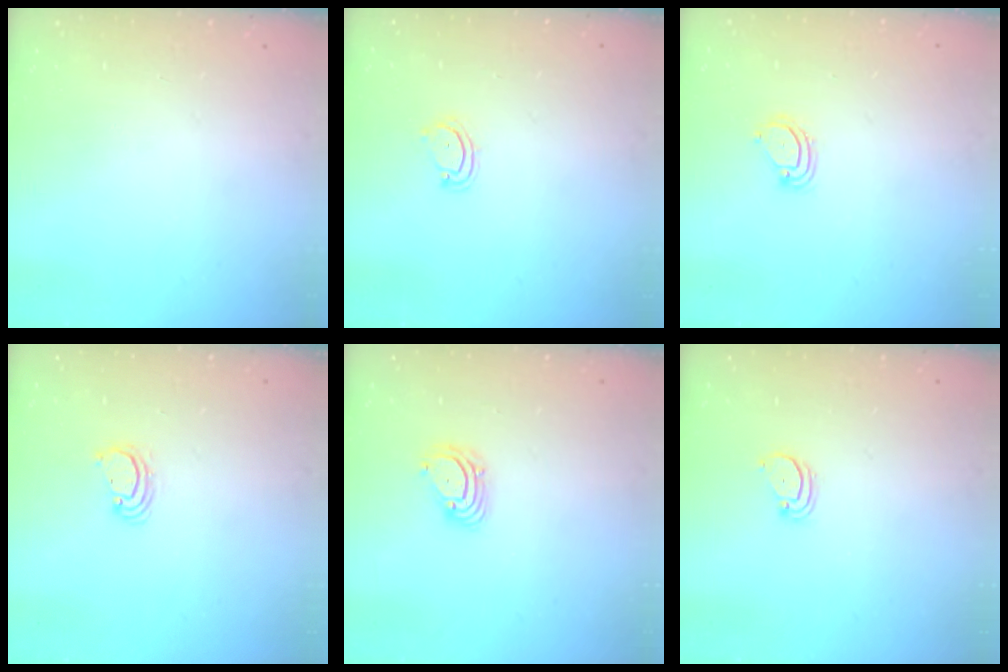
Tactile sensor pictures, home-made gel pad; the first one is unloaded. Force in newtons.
{"total": 3.6, "press": 3.6, "slide": 0.3}
{"total": 4.4, "press": 4.4, "slide": 0.3}
{"total": 2.8, "press": 2.8, "slide": 0.2}
{"total": 3.9, "press": 3.9, "slide": 0.2}
{"total": 2.0, "press": 2.0, "slide": 0.2}